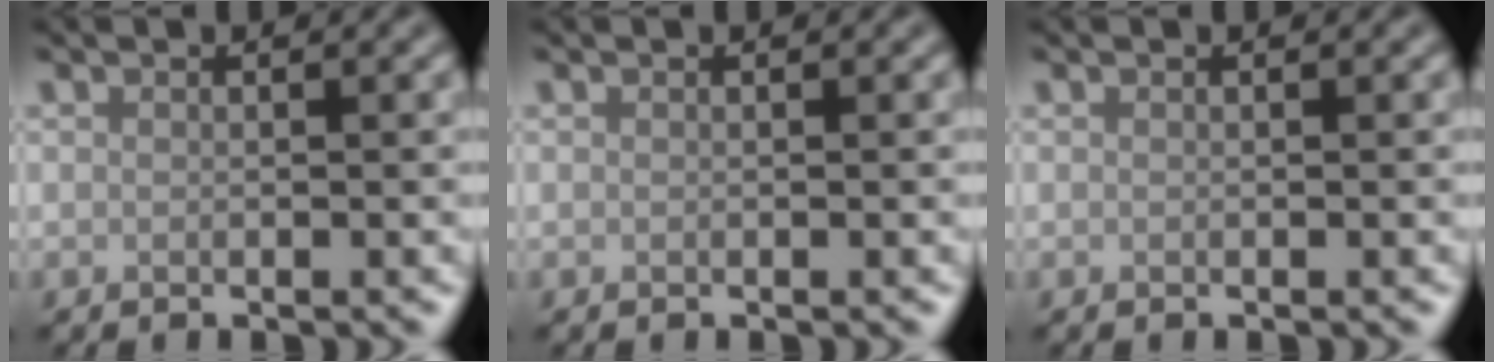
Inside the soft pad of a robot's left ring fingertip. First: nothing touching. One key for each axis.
{"total": 0.0}
{"total": 0.0}